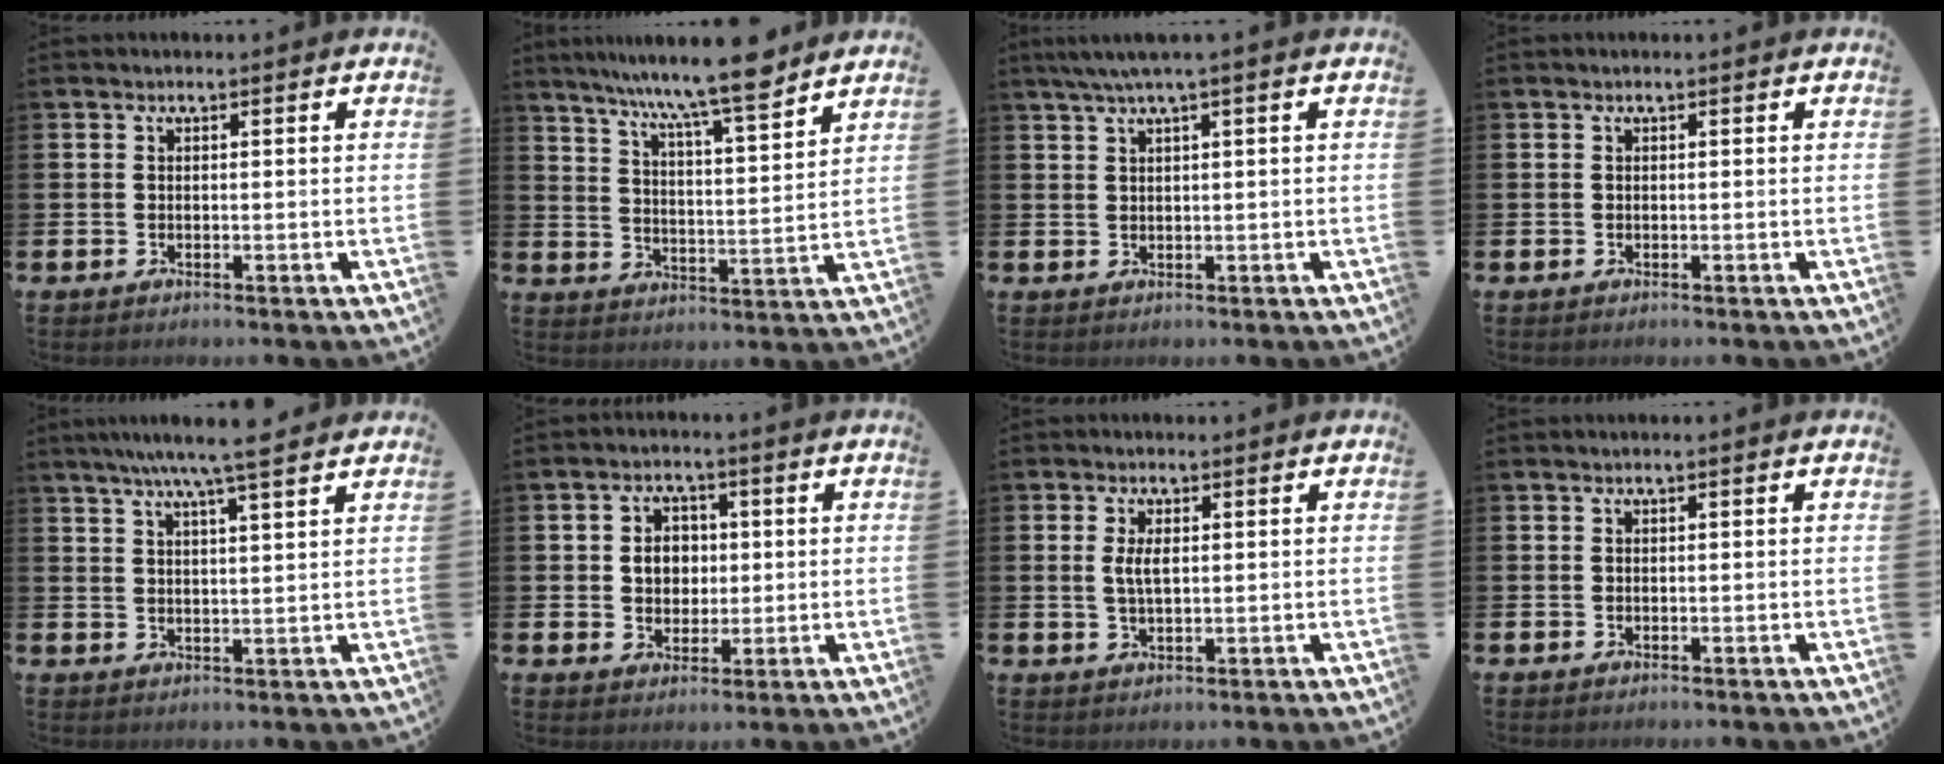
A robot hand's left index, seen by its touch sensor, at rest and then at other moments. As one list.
[{"total": 10.4, "force": [9.1, 0.8, 5.0], "torque": [-0.112, -0.048, 0.158]}, {"total": 2.8, "force": [1.7, -0.3, 2.2], "torque": [-0.051, 0.005, 0.031]}, {"total": 0.0}, {"total": 6.2, "force": [5.5, -0.1, 2.8], "torque": [-0.063, -0.018, 0.096]}, {"total": 4.0, "force": [0.8, 3.4, 1.9], "torque": [-0.034, 0.009, 0.006]}, {"total": 2.8, "force": [0.8, 1.2, 2.5], "torque": [-0.045, 0.003, 0.009]}, {"total": 0.0}]